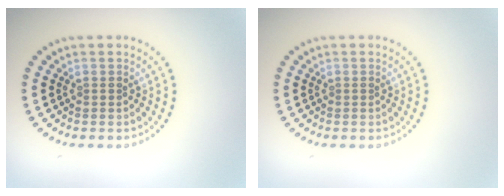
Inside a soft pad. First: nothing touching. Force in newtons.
{"total": 0.0}